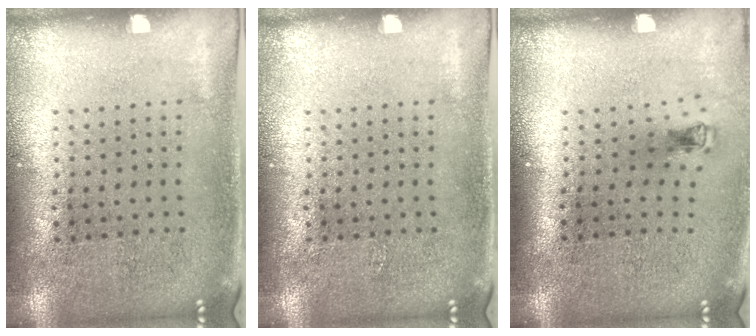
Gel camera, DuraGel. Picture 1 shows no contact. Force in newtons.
{"total": 0.0}
{"total": 0.6, "press": 0.3, "slide": 0.6}